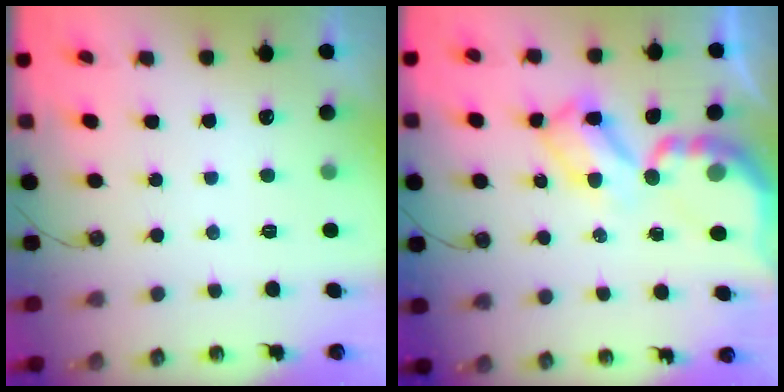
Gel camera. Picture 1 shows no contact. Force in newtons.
{"total": 8.6, "press": 8.6, "slide": 0.6}